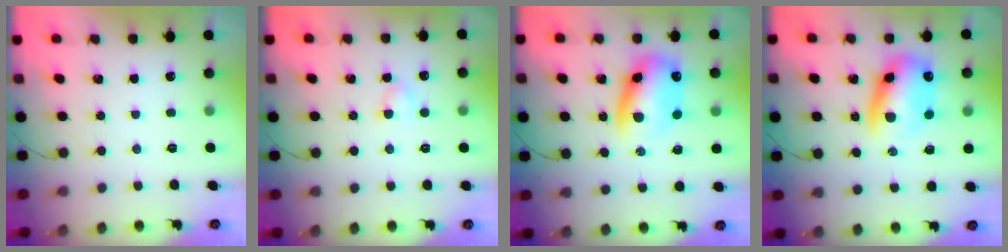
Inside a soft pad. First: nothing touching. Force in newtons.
{"total": 2.6, "press": 2.5, "slide": 0.8}
{"total": 10.6, "press": 10.4, "slide": 2.5}
{"total": 10.6, "press": 10.4, "slide": 2.5}